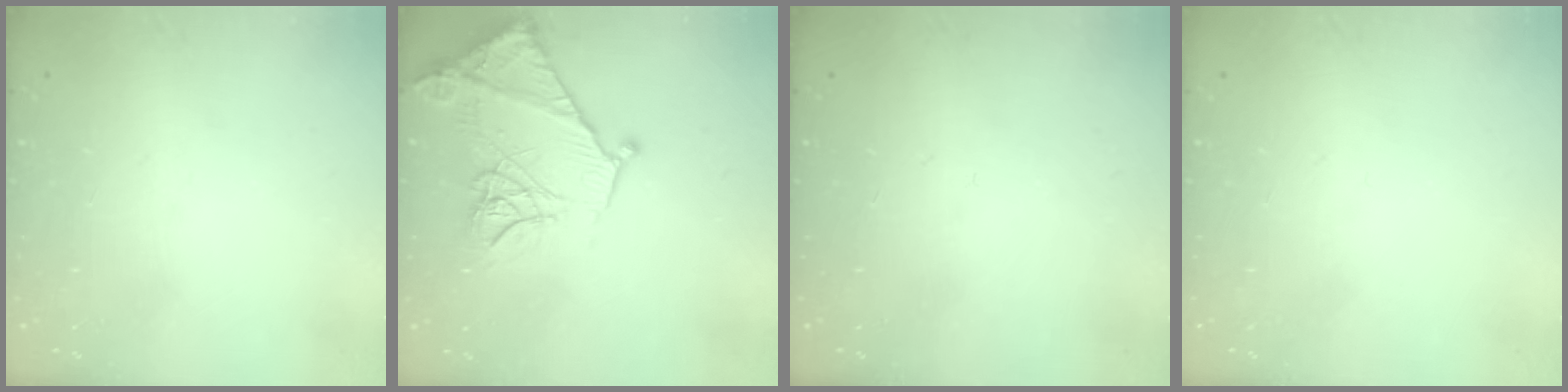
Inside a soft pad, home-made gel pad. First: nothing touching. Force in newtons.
{"total": 17.4, "press": 17.4, "slide": 1.3}
{"total": 0.0}
{"total": 0.0}